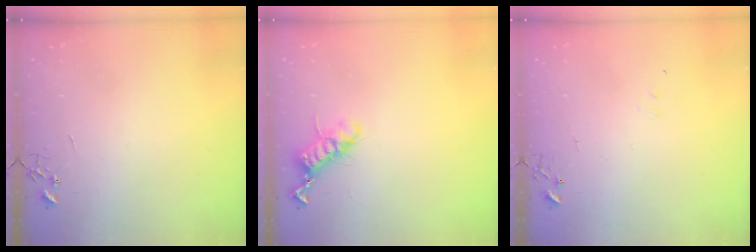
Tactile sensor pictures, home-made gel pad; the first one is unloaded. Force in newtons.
{"total": 12.2, "press": 12.2, "slide": 0.6}
{"total": 4.9, "press": 4.9, "slide": 0.3}